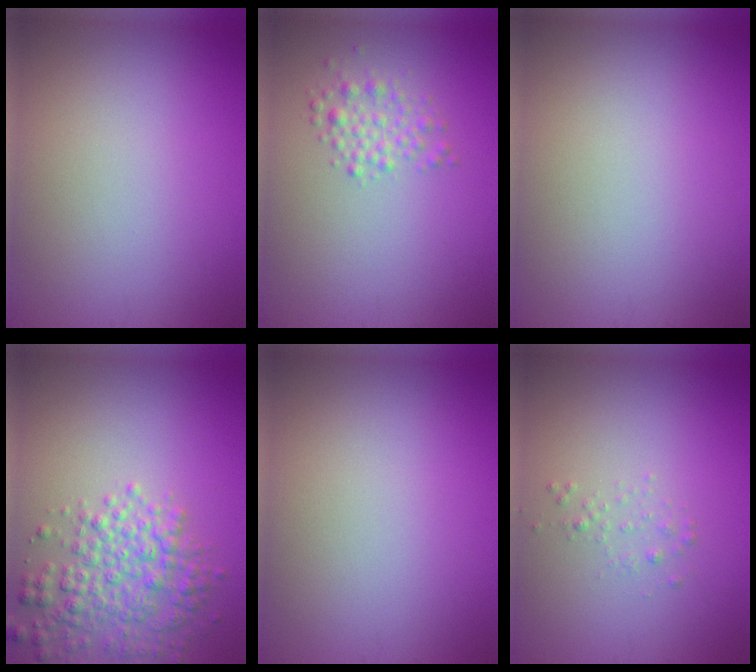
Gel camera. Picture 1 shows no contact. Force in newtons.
{"total": 2.2, "press": 2.2, "slide": 0.1}
{"total": 0.0}
{"total": 4.7, "press": 4.7, "slide": 0.2}
{"total": 0.0}
{"total": 0.8, "press": 0.8, "slide": 0.1}